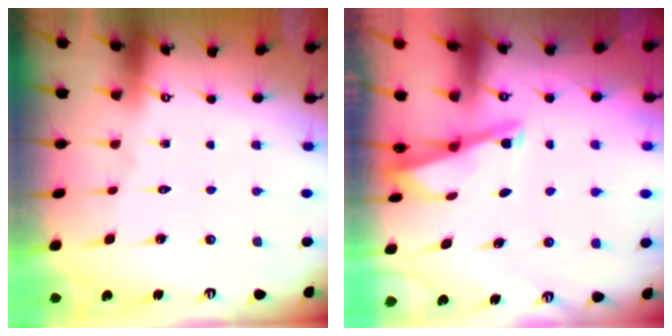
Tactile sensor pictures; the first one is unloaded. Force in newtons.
{"total": 2.7, "press": 2.7, "slide": 0.3}